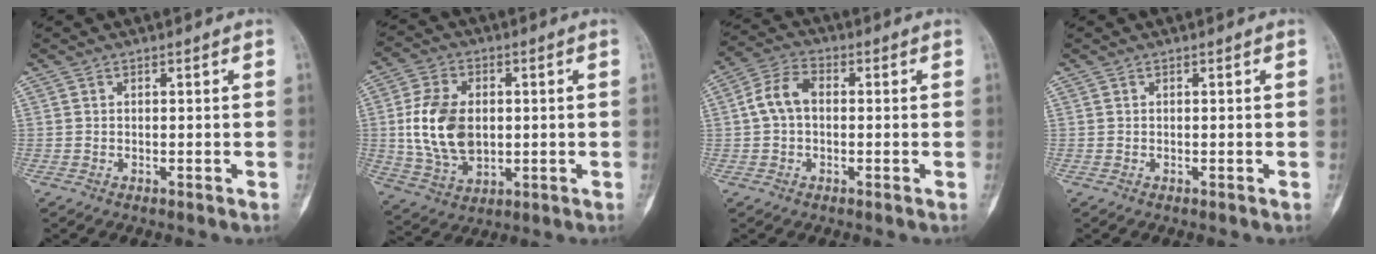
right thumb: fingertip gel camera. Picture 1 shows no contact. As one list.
[{"total": 13.9, "force": [0.4, 9.4, 10.3], "torque": [-0.178, -0.001, 0.017]}, {"total": 7.0, "force": [0.2, 4.8, 5.1], "torque": [-0.095, 0.024, -0.006]}, {"total": 0.0}]